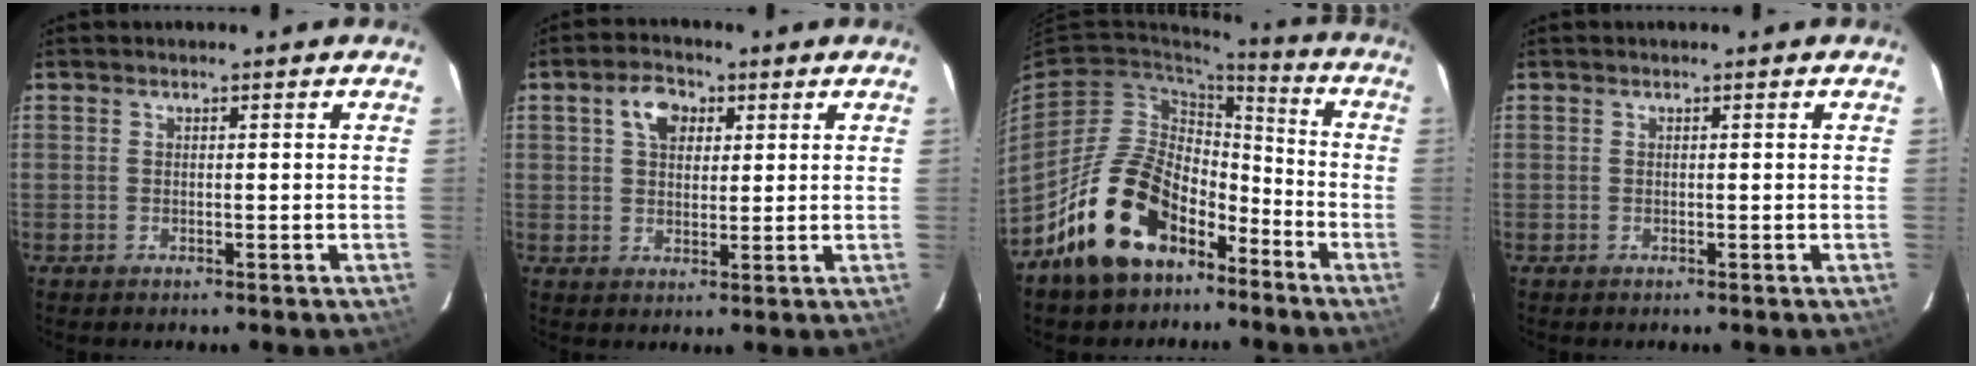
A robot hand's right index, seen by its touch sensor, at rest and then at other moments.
{"total": 5.8, "force": [2.3, 4.0, 3.6], "torque": [-0.057, 0.020, 0.042]}
{"total": 18.6, "force": [-11.8, 10.6, 9.7], "torque": [-0.187, 0.027, -0.180]}
{"total": 0.0}